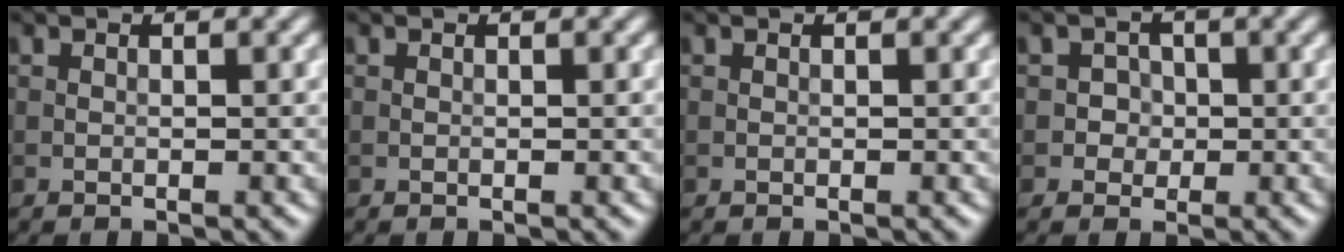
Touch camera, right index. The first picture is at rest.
{"total": 0.0}
{"total": 0.0}
{"total": 1.6, "force": [-0.2, 1.6, 0.3], "torque": [0.018, 0.000, -0.009]}